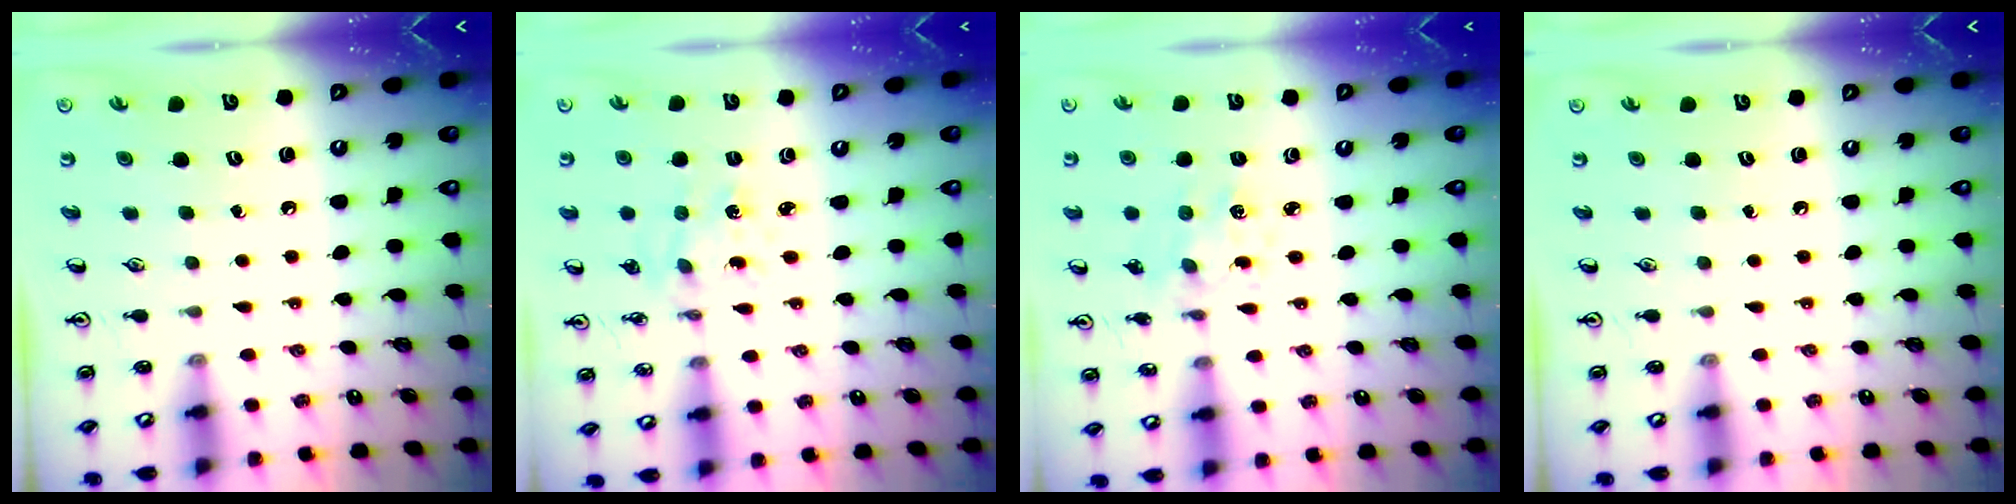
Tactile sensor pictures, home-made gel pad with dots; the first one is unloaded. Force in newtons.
{"total": 1.4, "press": 1.4, "slide": 0.2}
{"total": 1.9, "press": 1.9, "slide": 0.3}
{"total": 0.0}